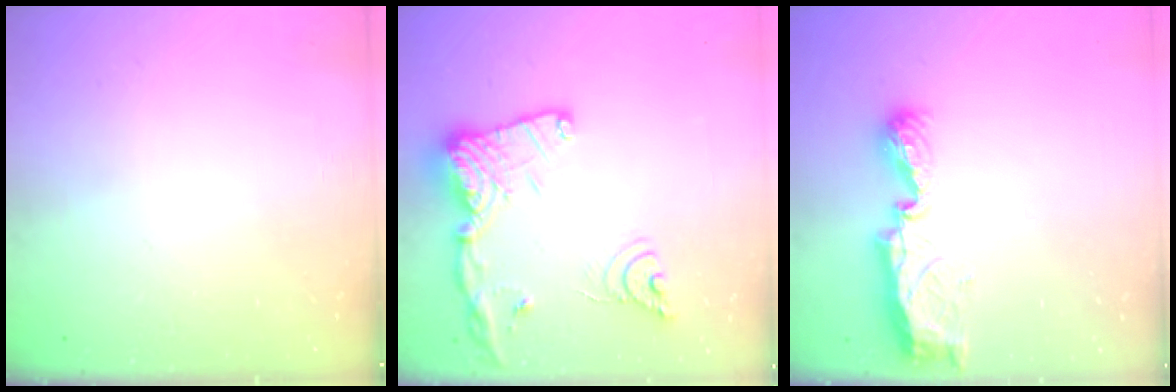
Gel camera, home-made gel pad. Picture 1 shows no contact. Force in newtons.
{"total": 18.5, "press": 18.4, "slide": 1.7}
{"total": 8.0, "press": 8.0, "slide": 0.1}